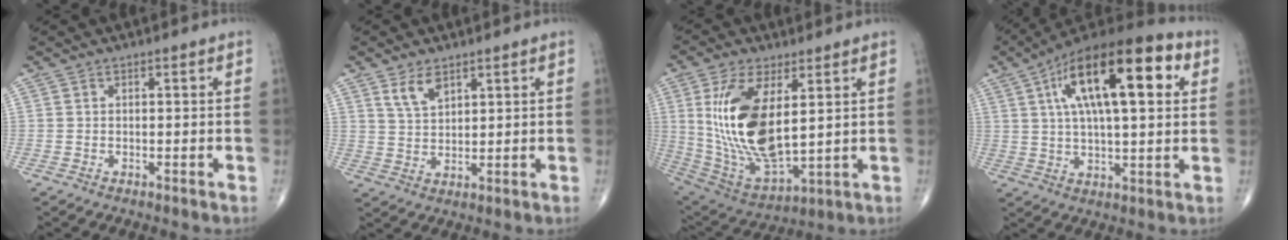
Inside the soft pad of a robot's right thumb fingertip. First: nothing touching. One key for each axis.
{"total": 4.7, "fx": 3.0, "fy": 2.4, "fz": 2.8, "tx": -0.045, "ty": -0.018, "tz": 0.062}
{"total": 19.0, "fx": 3.9, "fy": 8.5, "fz": 16.5, "tx": -0.327, "ty": -0.027, "tz": 0.089}
{"total": 22.7, "fx": 7.2, "fy": 8.4, "fz": 19.8, "tx": -0.319, "ty": 0.015, "tz": 0.108}